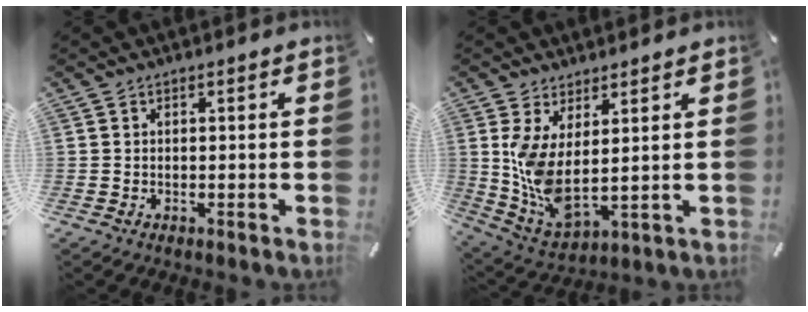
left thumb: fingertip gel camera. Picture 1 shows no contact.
{"total": 8.6, "force": [3.0, 3.8, 7.1], "torque": [-0.175, -0.040, 0.059]}